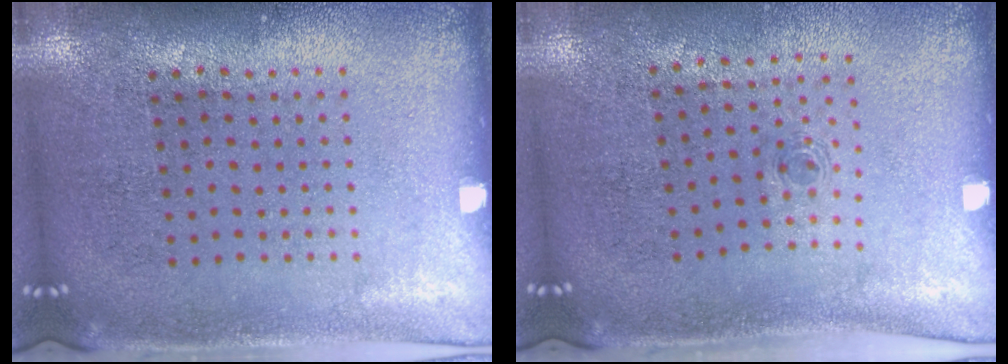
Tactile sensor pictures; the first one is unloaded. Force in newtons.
{"total": 0.7, "press": 0.3, "slide": 0.6}